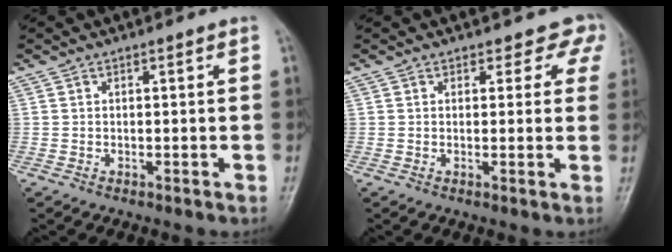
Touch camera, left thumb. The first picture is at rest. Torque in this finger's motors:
{"motor_torque": [0.00, 0.13, -0.02, -0.05, 0.03]}